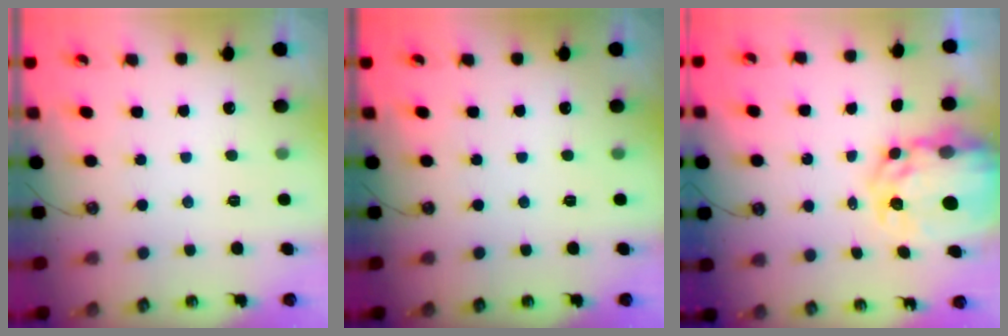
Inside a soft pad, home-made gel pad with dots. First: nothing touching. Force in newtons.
{"total": 0.0}
{"total": 10.2, "press": 10.1, "slide": 1.0}